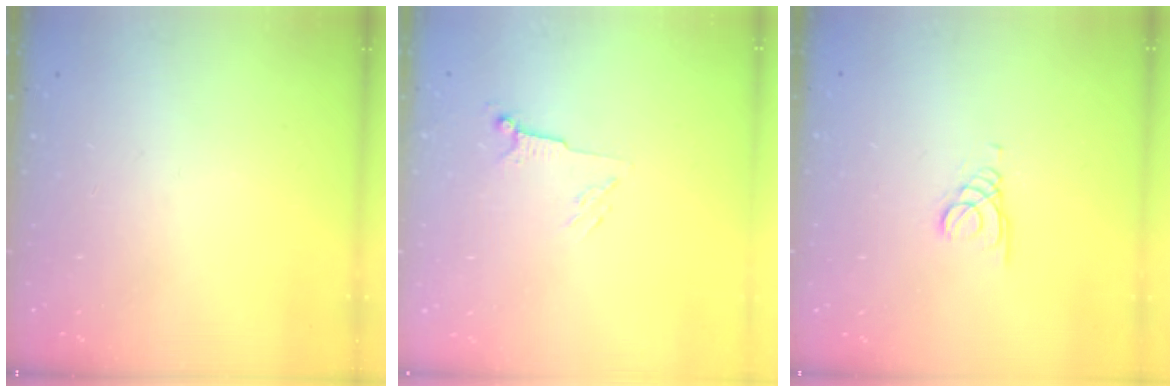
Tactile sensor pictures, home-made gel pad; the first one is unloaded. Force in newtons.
{"total": 4.5, "press": 4.4, "slide": 1.0}
{"total": 1.3, "press": 1.3, "slide": 0.1}